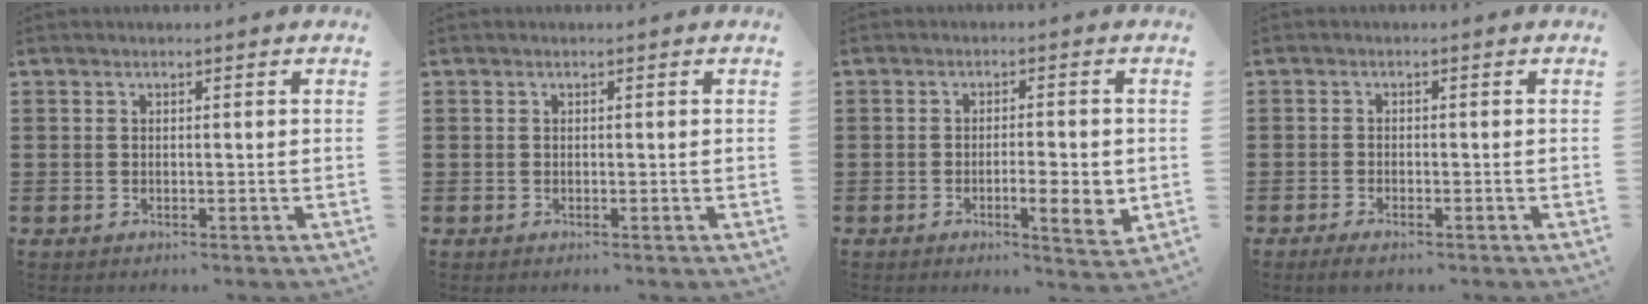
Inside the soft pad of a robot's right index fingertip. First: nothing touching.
{"total": 0.0}
{"total": 5.9, "force": [-1.2, 1.3, 5.7], "torque": [-0.077, -0.009, -0.021]}
{"total": 1.6, "force": [-1.4, 0.3, 0.6], "torque": [-0.013, 0.001, -0.028]}